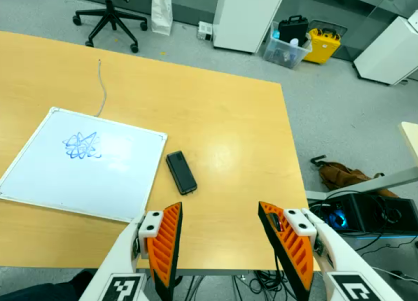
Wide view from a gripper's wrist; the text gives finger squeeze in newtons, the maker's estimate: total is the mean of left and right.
{"total": 0.0}